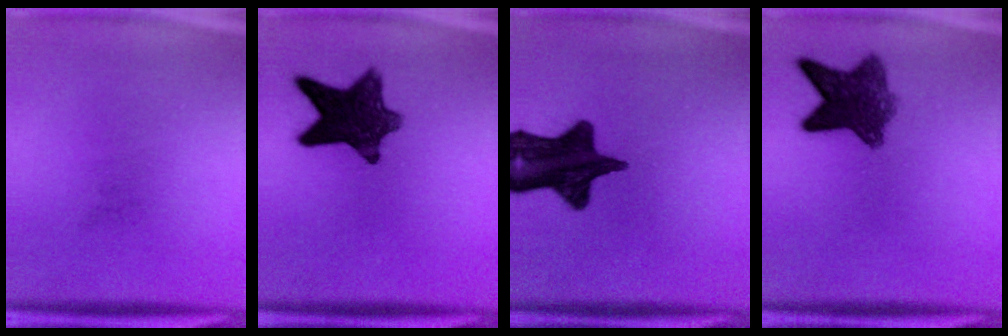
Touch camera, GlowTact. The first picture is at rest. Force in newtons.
{"total": 11.5}
{"total": 15.1}
{"total": 8.5}